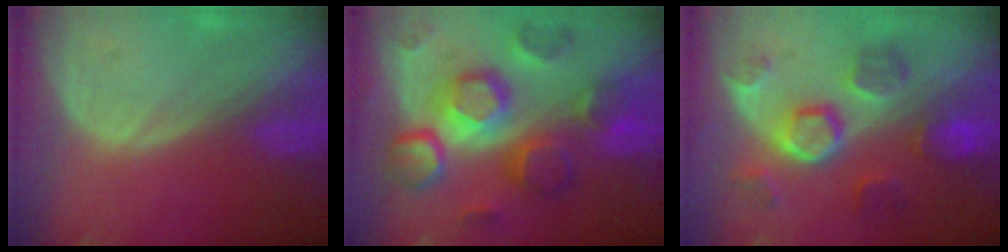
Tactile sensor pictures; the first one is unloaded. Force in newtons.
{"total": 12.3, "press": 12.3, "slide": 1.0}
{"total": 8.5, "press": 8.4, "slide": 0.8}